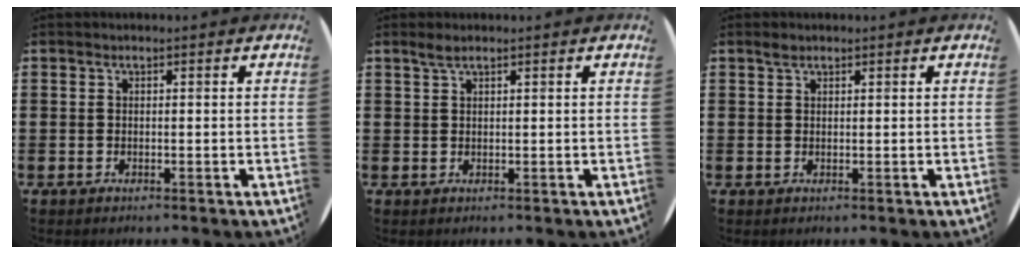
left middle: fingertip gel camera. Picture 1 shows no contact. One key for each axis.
{"total": 1.3, "fx": 1.1, "fy": 0.1, "fz": 0.7, "tx": -0.016, "ty": 0.003, "tz": 0.019}
{"total": 0.8, "fx": 0.7, "fy": 0.3, "fz": 0.3, "tx": -0.007, "ty": 0.002, "tz": 0.013}